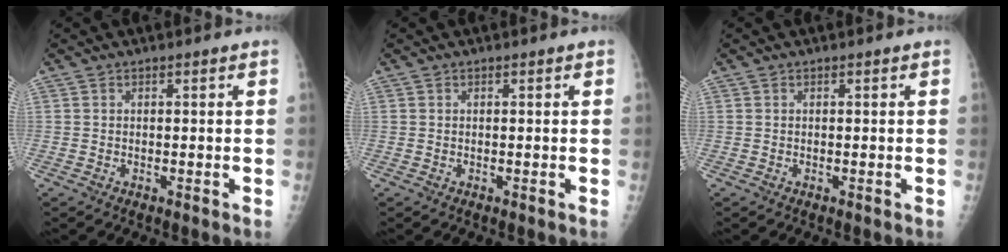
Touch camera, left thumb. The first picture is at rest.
{"total": 0.0}
{"total": 0.0}